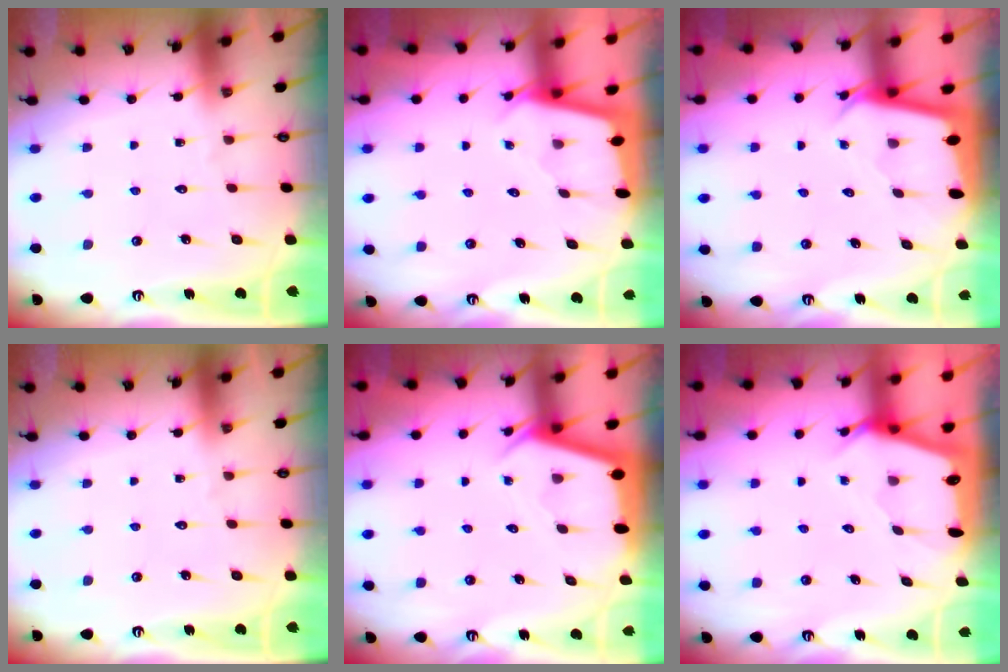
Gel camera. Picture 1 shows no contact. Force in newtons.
{"total": 1.8, "press": 1.8, "slide": 0.2}
{"total": 2.3, "press": 2.3, "slide": 0.1}
{"total": 0.0}
{"total": 2.3, "press": 2.3, "slide": 0.2}
{"total": 2.5, "press": 2.4, "slide": 0.3}